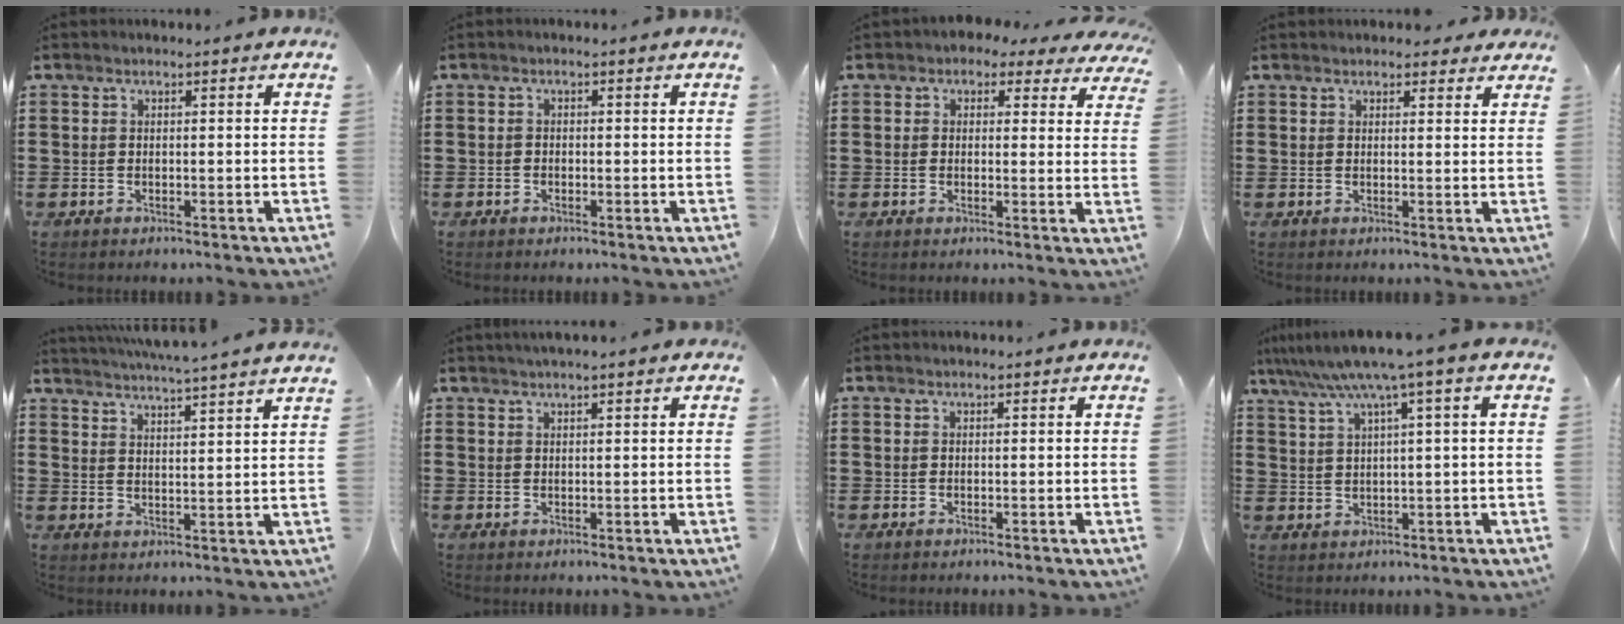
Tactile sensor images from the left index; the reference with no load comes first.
{"total": 0.8, "force": [-0.6, 0.5, 0.1], "torque": [-0.005, 0.001, -0.013]}
{"total": 2.2, "force": [1.4, 1.6, 0.7], "torque": [-0.018, -0.001, 0.020]}
{"total": 2.1, "force": [1.9, 0.8, 0.4], "torque": [-0.005, 0.001, 0.033]}
{"total": 4.2, "force": [4.0, -1.0, 0.6], "torque": [-0.029, -0.025, 0.067]}
{"total": 1.2, "force": [1.1, 0.1, 0.6], "torque": [-0.014, 0.002, 0.019]}
{"total": 0.0}
{"total": 5.8, "force": [2.9, -0.5, 5.0], "torque": [-0.108, -0.019, 0.044]}